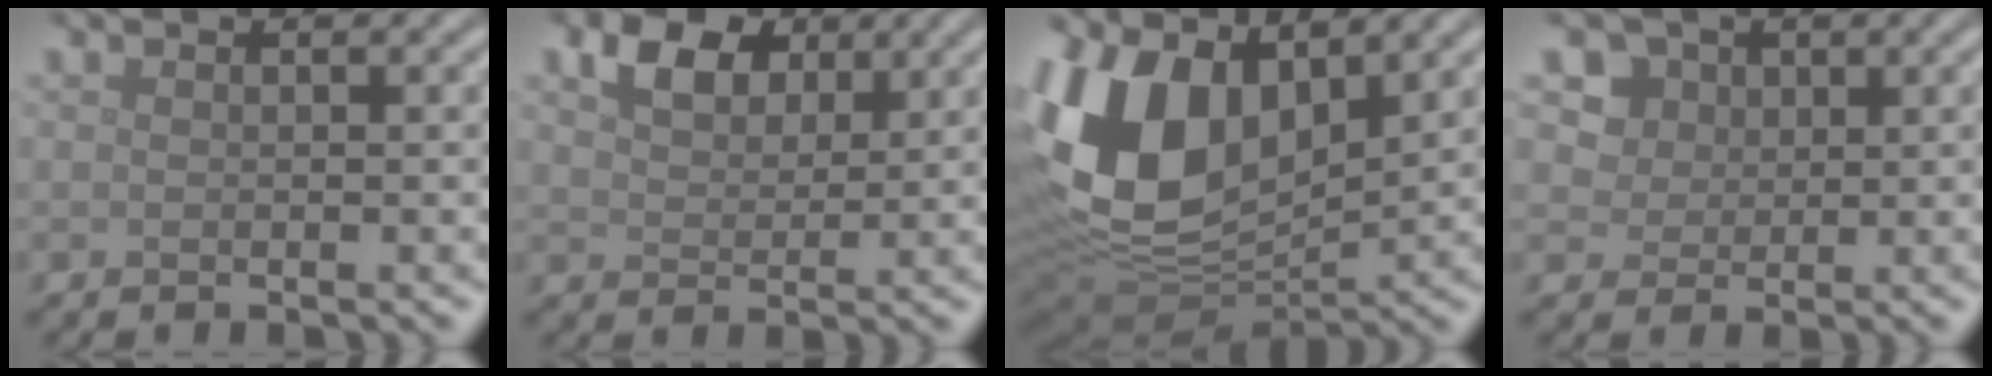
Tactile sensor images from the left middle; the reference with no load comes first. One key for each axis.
{"total": 4.4, "fx": 2.6, "fy": 2.7, "fz": 2.4, "tx": -0.051, "ty": 0.004, "tz": 0.043}
{"total": 13.5, "fx": 3.3, "fy": 8.4, "fz": 10.0, "tx": -0.237, "ty": -0.002, "tz": 0.057}
{"total": 6.3, "fx": 3.2, "fy": 4.8, "fz": 2.4, "tx": -0.054, "ty": 0.000, "tz": 0.054}